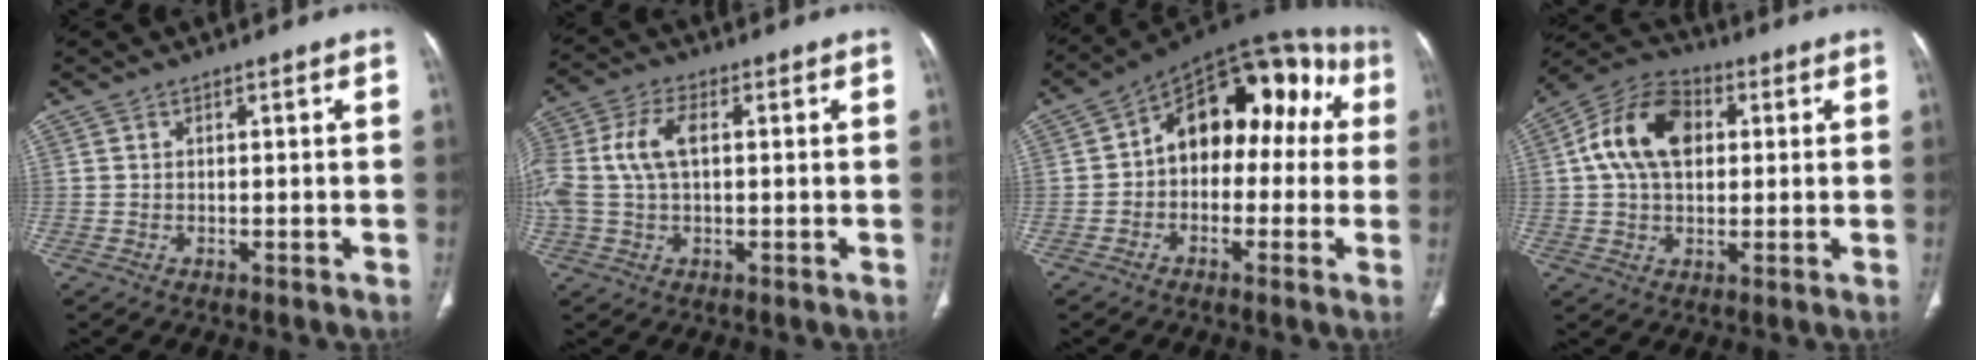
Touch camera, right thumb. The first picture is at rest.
{"total": 11.4, "force": [1.5, 6.5, 9.2], "torque": [-0.223, 0.023, 0.031]}
{"total": 17.6, "force": [1.6, 11.2, 13.4], "torque": [-0.130, 0.059, 0.008]}
{"total": 13.9, "force": [2.7, 9.1, 10.1], "torque": [-0.173, 0.020, 0.039]}